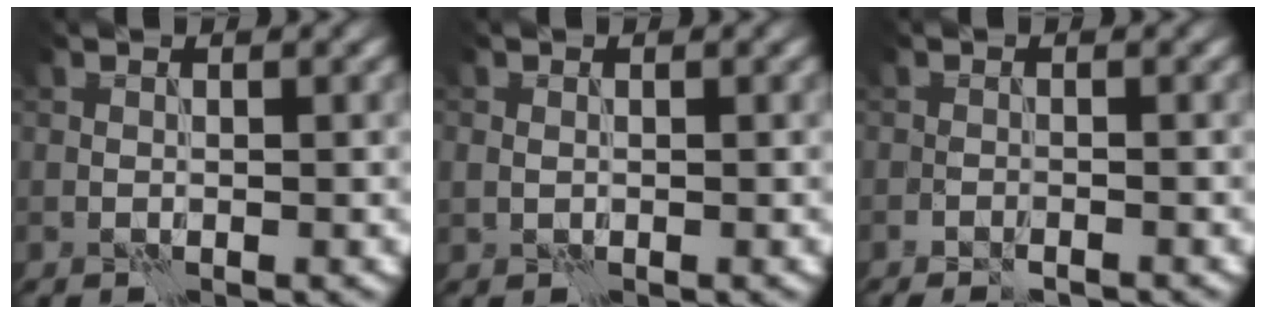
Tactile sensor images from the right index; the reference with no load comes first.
{"total": 0.8, "force": [0.0, 0.8, 0.4], "torque": [-0.011, 0.000, 0.003]}
{"total": 1.8, "force": [-1.5, 0.4, 0.8], "torque": [-0.019, 0.000, -0.021]}